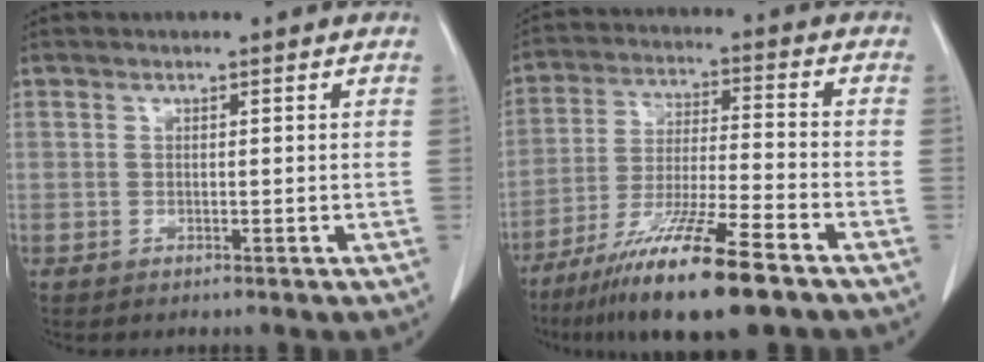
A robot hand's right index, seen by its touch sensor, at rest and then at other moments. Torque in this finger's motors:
{"motor_torque": [0.68, -0.65, 0.60, 0.21]}